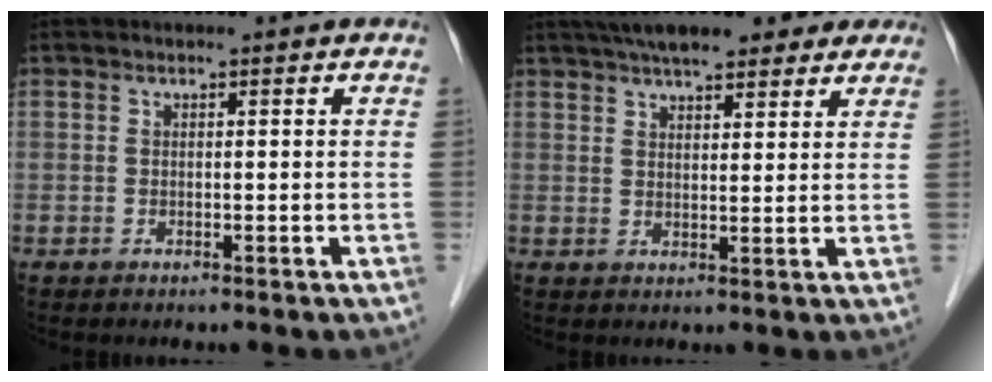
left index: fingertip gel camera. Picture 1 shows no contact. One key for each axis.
{"total": 13.9, "fx": 11.1, "fy": 4.1, "fz": 7.3, "tx": -0.109, "ty": 0.042, "tz": 0.151}